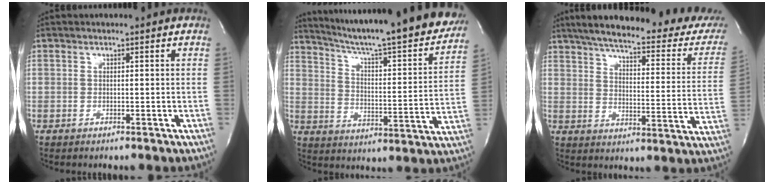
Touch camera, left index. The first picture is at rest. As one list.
[{"total": 27.3, "force": [24.2, 2.2, 12.5], "torque": [-0.195, -0.065, 0.315]}, {"total": 28.7, "force": [24.5, 5.1, 14.1], "torque": [-0.212, -0.051, 0.292]}]